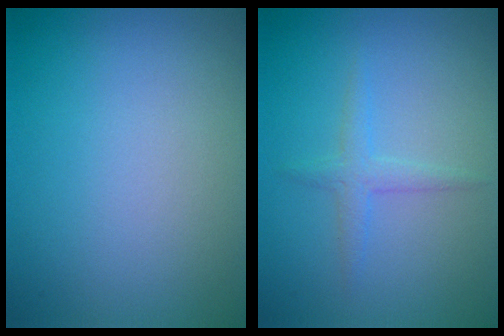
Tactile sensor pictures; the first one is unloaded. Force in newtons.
{"total": 1.5, "press": 1.5, "slide": 0.0}